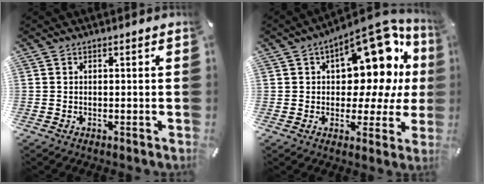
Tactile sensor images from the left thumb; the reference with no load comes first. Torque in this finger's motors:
{"motor_torque": [0.66, 0.73, 0.78, 0.40, 0.32]}